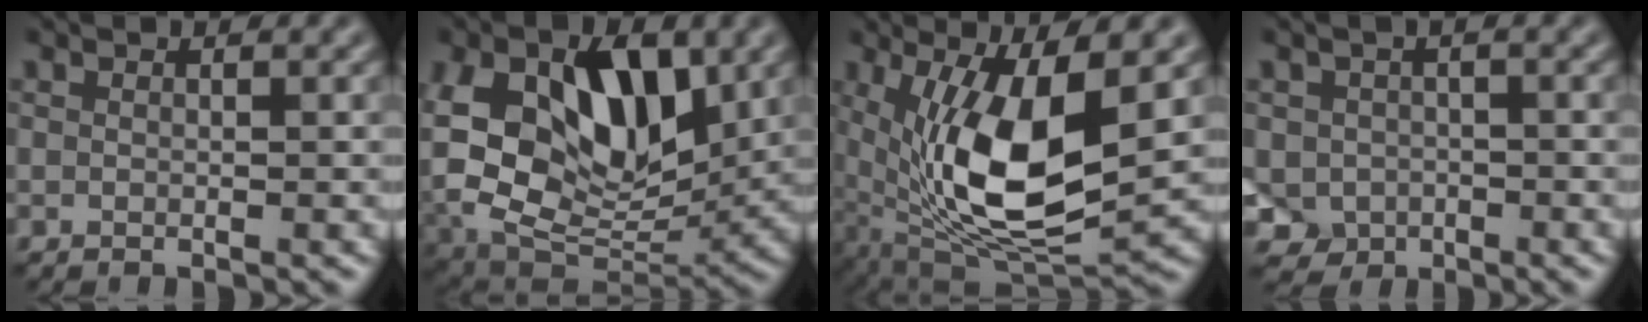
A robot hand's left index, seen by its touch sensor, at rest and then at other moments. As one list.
[{"total": 14.7, "force": [2.5, 9.9, 10.5], "torque": [-0.188, -0.006, 0.061]}, {"total": 11.4, "force": [0.7, 4.4, 10.4], "torque": [-0.196, -0.021, 0.020]}, {"total": 3.1, "force": [-1.0, 2.6, 1.2], "torque": [-0.020, -0.011, -0.017]}]